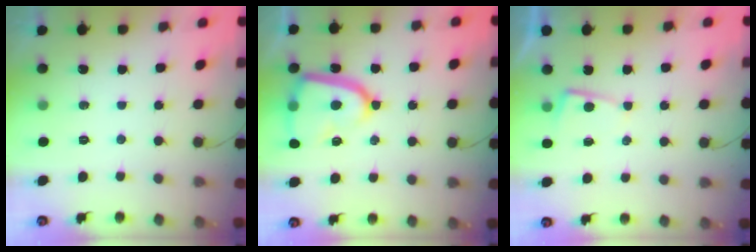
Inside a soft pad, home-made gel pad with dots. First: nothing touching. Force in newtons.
{"total": 15.9, "press": 15.8, "slide": 1.4}
{"total": 2.6, "press": 2.6, "slide": 0.4}